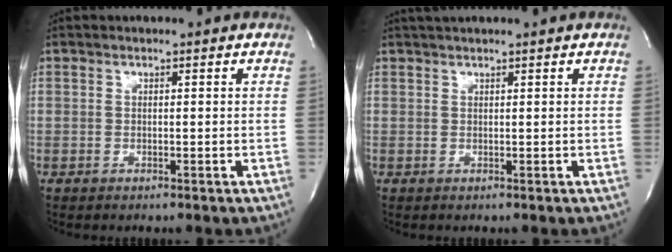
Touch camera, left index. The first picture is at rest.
{"total": 2.1, "force": [1.8, -0.4, 1.0], "torque": [-0.012, 0.021, 0.038]}